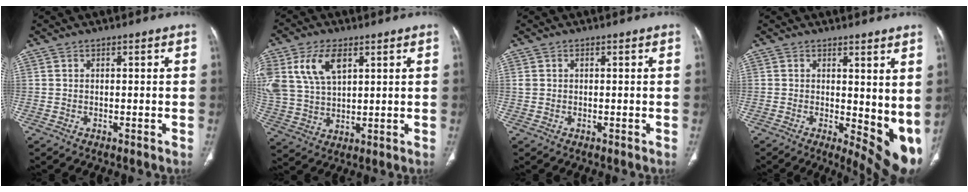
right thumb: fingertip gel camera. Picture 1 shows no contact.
{"total": 12.6, "force": [5.4, 7.1, 8.8], "torque": [-0.179, -0.007, 0.116]}
{"total": 1.0, "force": [0.3, 0.6, 0.6], "torque": [-0.013, 0.005, 0.010]}
{"total": 11.5, "force": [1.1, 5.1, 10.2], "torque": [-0.120, -0.031, 0.025]}